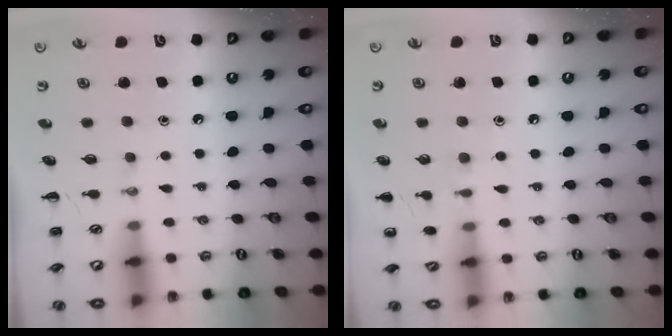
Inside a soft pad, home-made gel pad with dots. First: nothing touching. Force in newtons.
{"total": 5.9, "press": 5.7, "slide": 1.7}